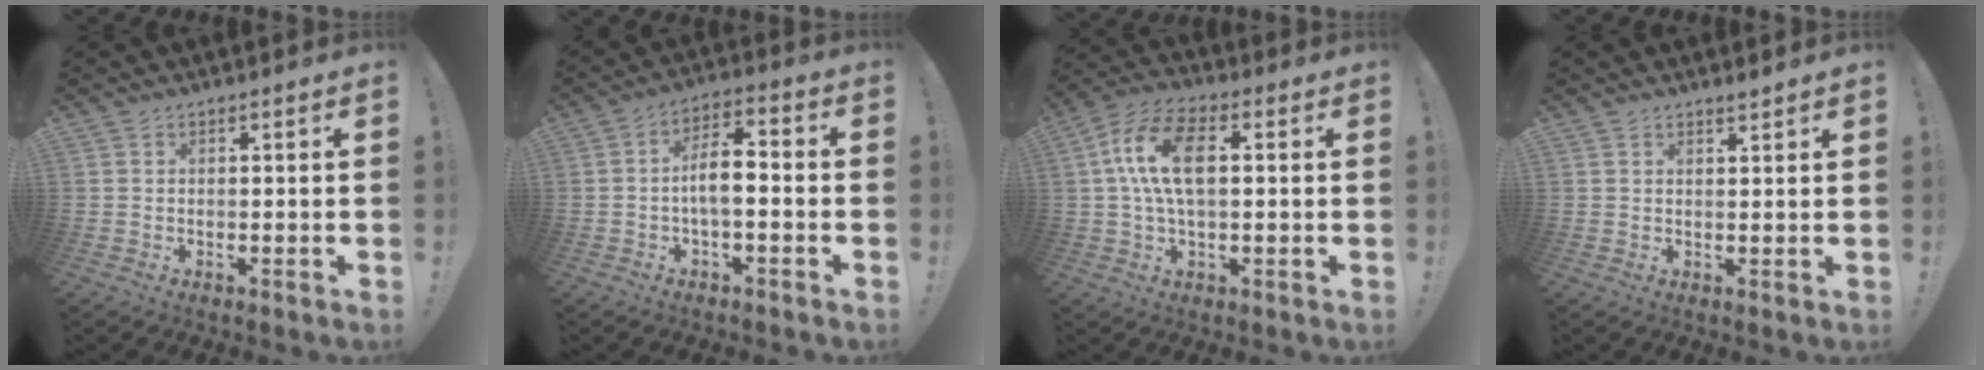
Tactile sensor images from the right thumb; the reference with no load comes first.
{"total": 8.3, "force": [-1.6, 3.4, 7.4], "torque": [-0.135, 0.011, -0.032]}
{"total": 13.6, "force": [2.3, 7.2, 11.3], "torque": [-0.211, 0.014, 0.043]}
{"total": 1.4, "force": [1.3, 0.1, 0.5], "torque": [-0.001, -0.009, 0.022]}